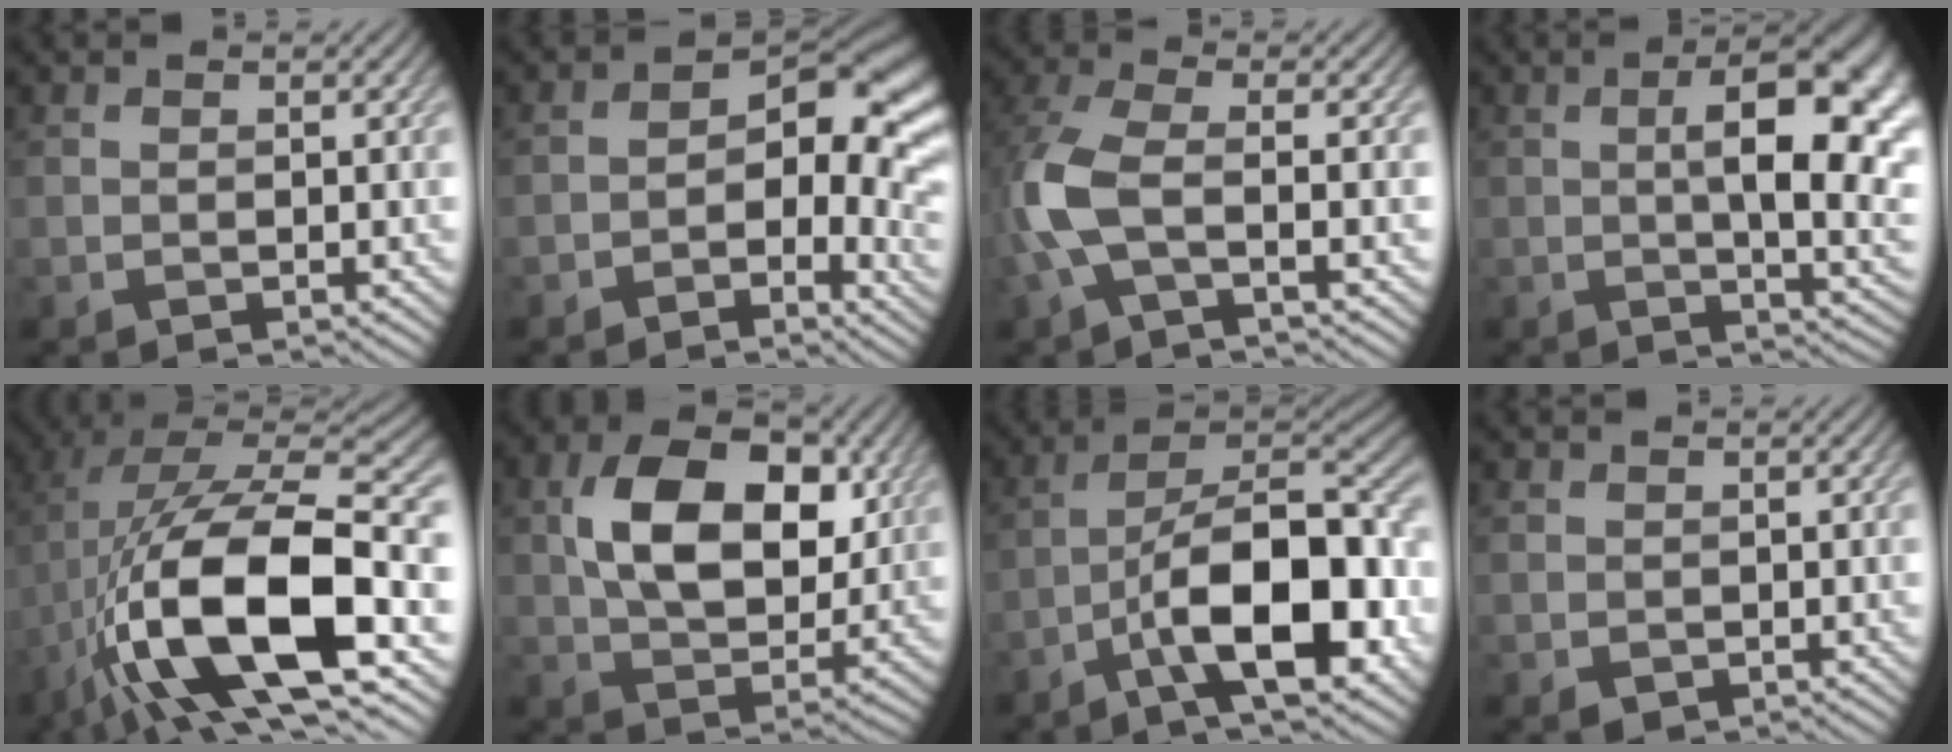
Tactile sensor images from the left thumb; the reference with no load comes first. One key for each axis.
{"total": 11.1, "fx": -1.0, "fy": 6.4, "fz": 9.1, "tx": -0.097, "ty": -0.001, "tz": -0.013}
{"total": 6.9, "fx": -1.5, "fy": 2.5, "fz": 6.2, "tx": -0.160, "ty": 0.001, "tz": -0.042}
{"total": 12.2, "fx": 1.2, "fy": 4.1, "fz": 11.4, "tx": -0.164, "ty": 0.001, "tz": 0.019}
{"total": 17.9, "fx": -4.6, "fy": 7.9, "fz": 15.4, "tx": -0.273, "ty": -0.002, "tz": -0.081}
{"total": 11.7, "fx": 2.9, "fy": 7.5, "fz": 8.6, "tx": -0.156, "ty": 0.002, "tz": 0.048}
{"total": 15.0, "fx": -6.1, "fy": 6.1, "fz": 12.3, "tx": -0.173, "ty": 0.002, "tz": -0.107}
{"total": 1.3, "fx": 0.1, "fy": 1.3, "fz": 0.4, "tx": -0.011, "ty": -0.006, "tz": 0.003}